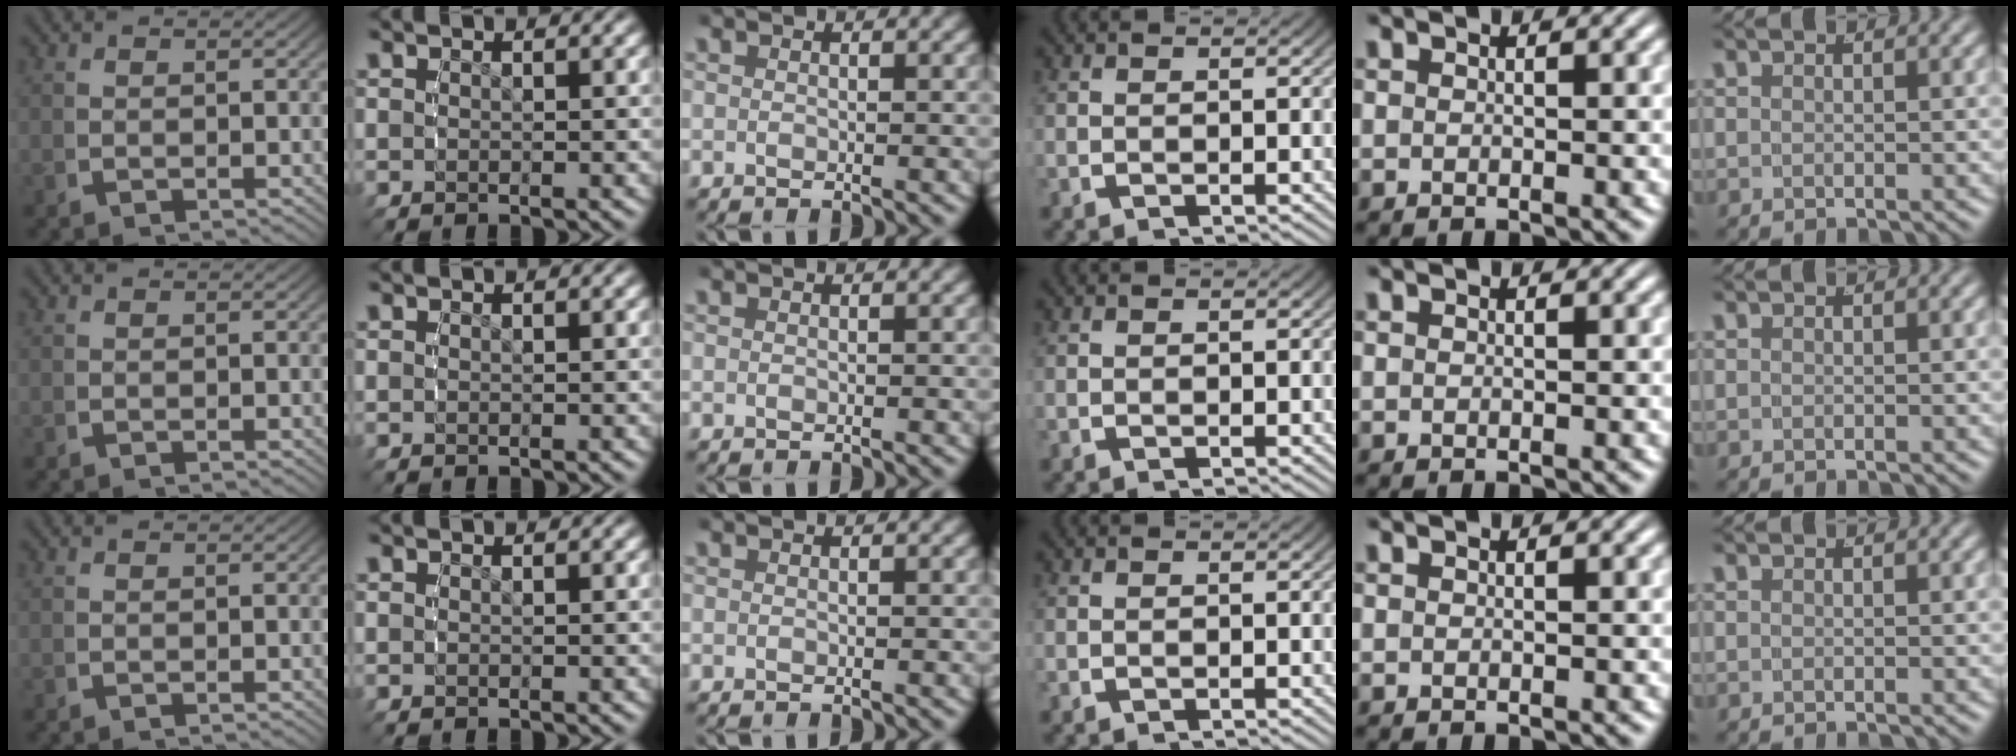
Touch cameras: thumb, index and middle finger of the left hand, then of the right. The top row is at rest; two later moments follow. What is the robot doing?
{"motion": "reach", "object": "paper plate"}